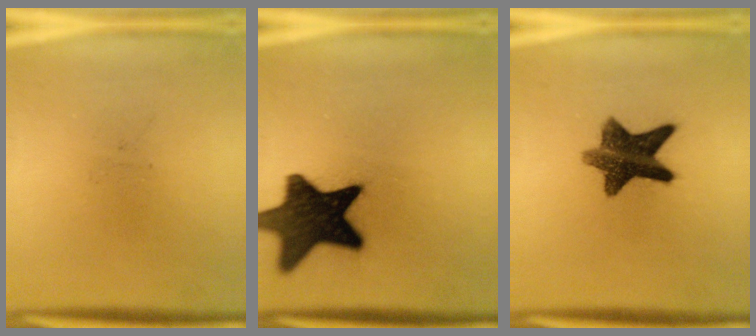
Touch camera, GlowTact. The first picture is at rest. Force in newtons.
{"total": 15.9}
{"total": 11.1}